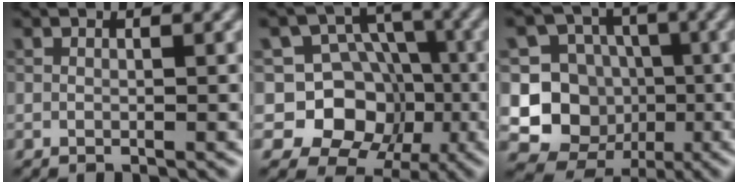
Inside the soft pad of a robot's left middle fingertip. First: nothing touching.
{"total": 8.8, "force": [-1.7, 8.0, 3.3], "torque": [-0.040, 0.020, -0.066]}
{"total": 8.6, "force": [-1.4, 8.0, 2.7], "torque": [-0.038, -0.001, -0.043]}